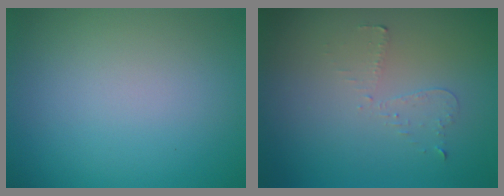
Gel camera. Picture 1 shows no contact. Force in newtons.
{"total": 0.9, "press": 0.8, "slide": 0.4}